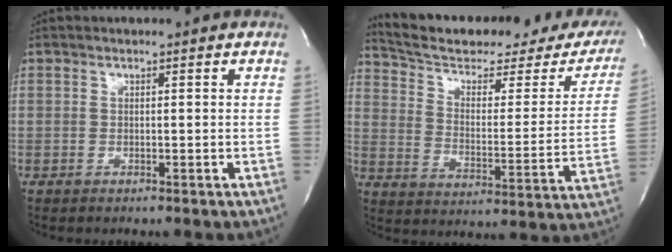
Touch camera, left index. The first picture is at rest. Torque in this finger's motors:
{"motor_torque": [0.94, -1.20, 0.24, 0.07]}